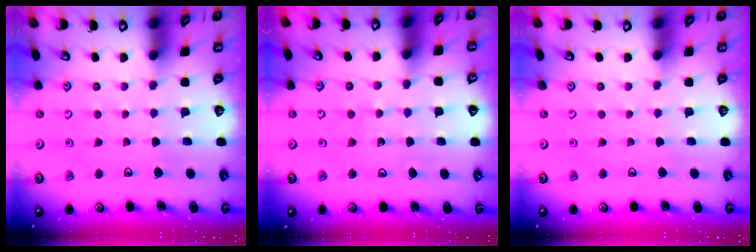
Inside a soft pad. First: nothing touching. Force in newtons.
{"total": 4.0, "press": 4.0, "slide": 0.5}
{"total": 0.0}